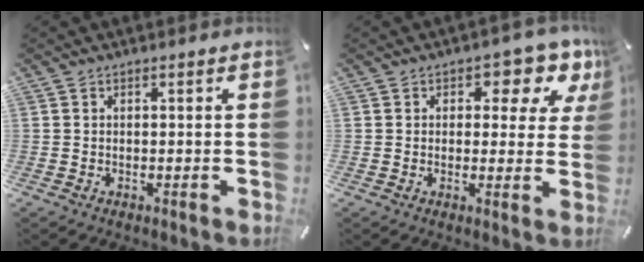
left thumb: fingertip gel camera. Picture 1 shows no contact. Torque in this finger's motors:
{"motor_torque": [1.24, 1.40, 0.57, -0.82, 0.19]}